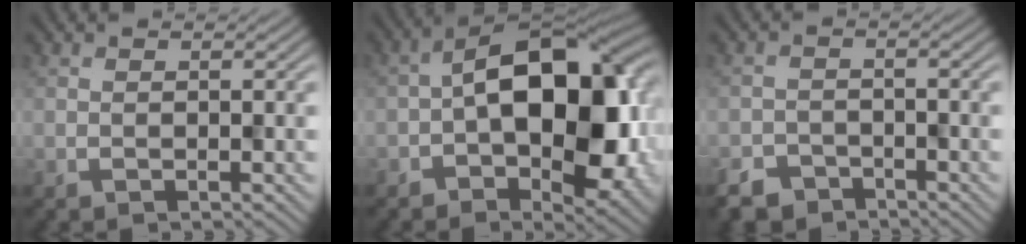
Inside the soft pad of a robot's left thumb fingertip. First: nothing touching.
{"total": 15.3, "force": [-0.8, 8.9, 12.4], "torque": [-0.169, 0.009, -0.020]}
{"total": 3.8, "force": [-3.3, 1.8, 0.3], "torque": [-0.003, -0.003, -0.059]}